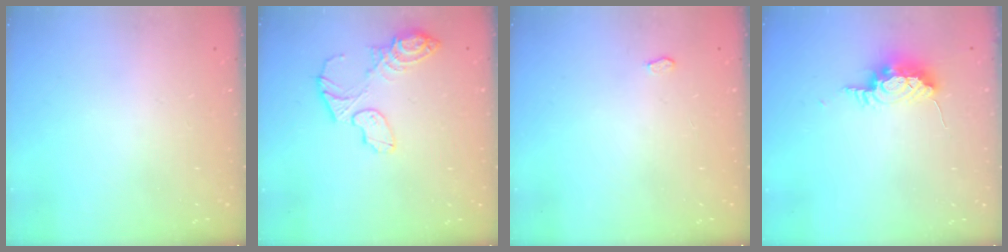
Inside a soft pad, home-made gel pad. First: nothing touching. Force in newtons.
{"total": 10.8, "press": 10.8, "slide": 1.1}
{"total": 2.3, "press": 2.3, "slide": 0.3}
{"total": 8.4, "press": 8.1, "slide": 2.2}